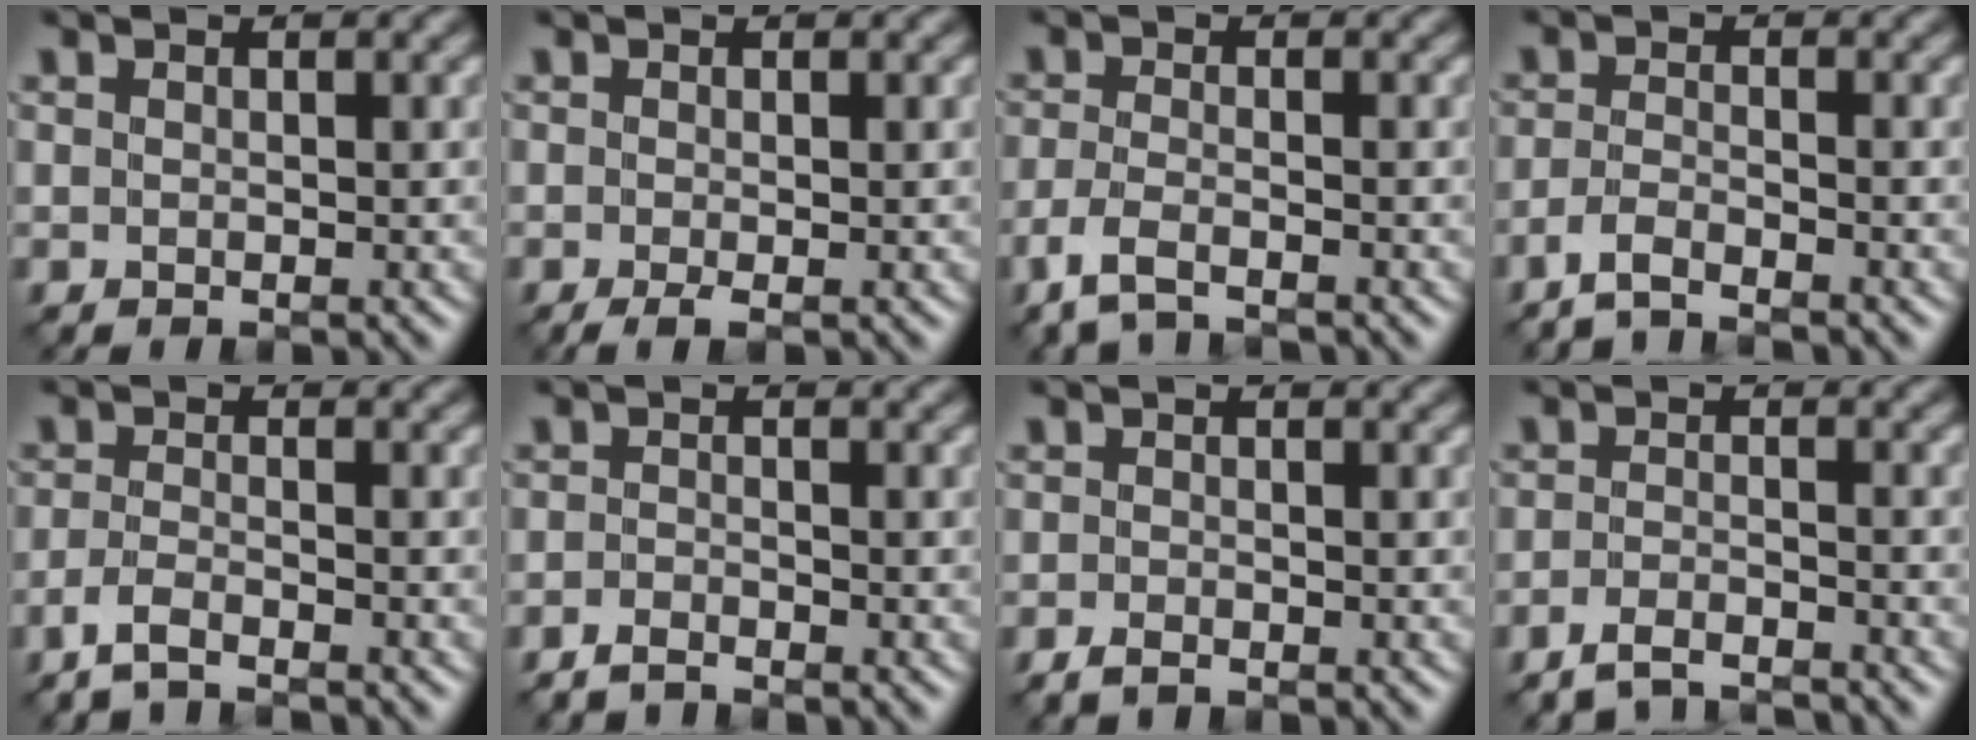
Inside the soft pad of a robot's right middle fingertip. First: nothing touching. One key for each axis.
{"total": 1.1, "fx": -0.5, "fy": 0.0, "fz": 1.0, "tx": -0.025, "ty": -0.003, "tz": -0.011}
{"total": 3.1, "fx": -2.5, "fy": 0.6, "fz": 1.8, "tx": -0.050, "ty": -0.007, "tz": -0.058}
{"total": 2.2, "fx": -2.0, "fy": 0.0, "fz": 1.0, "tx": -0.023, "ty": 0.003, "tz": -0.048}
{"total": 2.3, "fx": -1.9, "fy": 0.2, "fz": 1.3, "tx": -0.031, "ty": 0.001, "tz": -0.047}
{"total": 1.5, "fx": -1.4, "fy": 0.1, "fz": 0.5, "tx": -0.013, "ty": 0.005, "tz": -0.034}
{"total": 1.3, "fx": -1.0, "fy": 0.3, "fz": 0.7, "tx": -0.019, "ty": 0.002, "tz": -0.024}
{"total": 3.5, "fx": -3.3, "fy": 0.5, "fz": 1.2, "tx": -0.027, "ty": -0.002, "tz": -0.064}